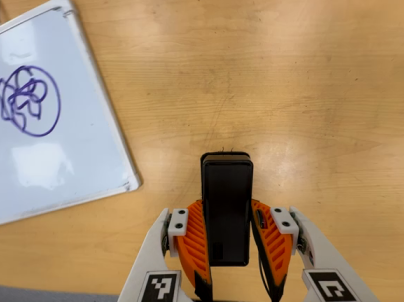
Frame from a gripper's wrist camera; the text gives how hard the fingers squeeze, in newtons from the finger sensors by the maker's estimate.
{"total": 4.6, "left": 3.1, "right": 6.1}